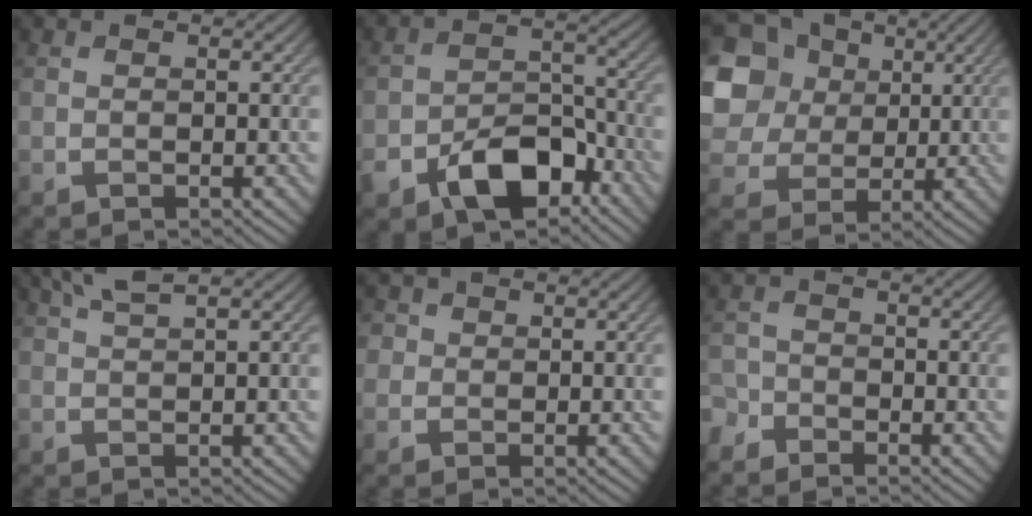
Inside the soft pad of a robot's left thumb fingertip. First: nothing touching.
{"total": 10.4, "force": [-6.1, 5.7, 6.2], "torque": [-0.104, -0.016, -0.110]}
{"total": 16.6, "force": [5.1, 14.0, 7.3], "torque": [-0.237, 0.038, 0.092]}
{"total": 3.4, "force": [2.1, 0.5, 2.7], "torque": [-0.051, 0.016, 0.044]}
{"total": 2.5, "force": [0.8, 2.3, 0.7], "torque": [-0.021, 0.002, 0.009]}
{"total": 2.6, "force": [-2.3, 1.2, 0.5], "torque": [-0.009, -0.002, -0.058]}